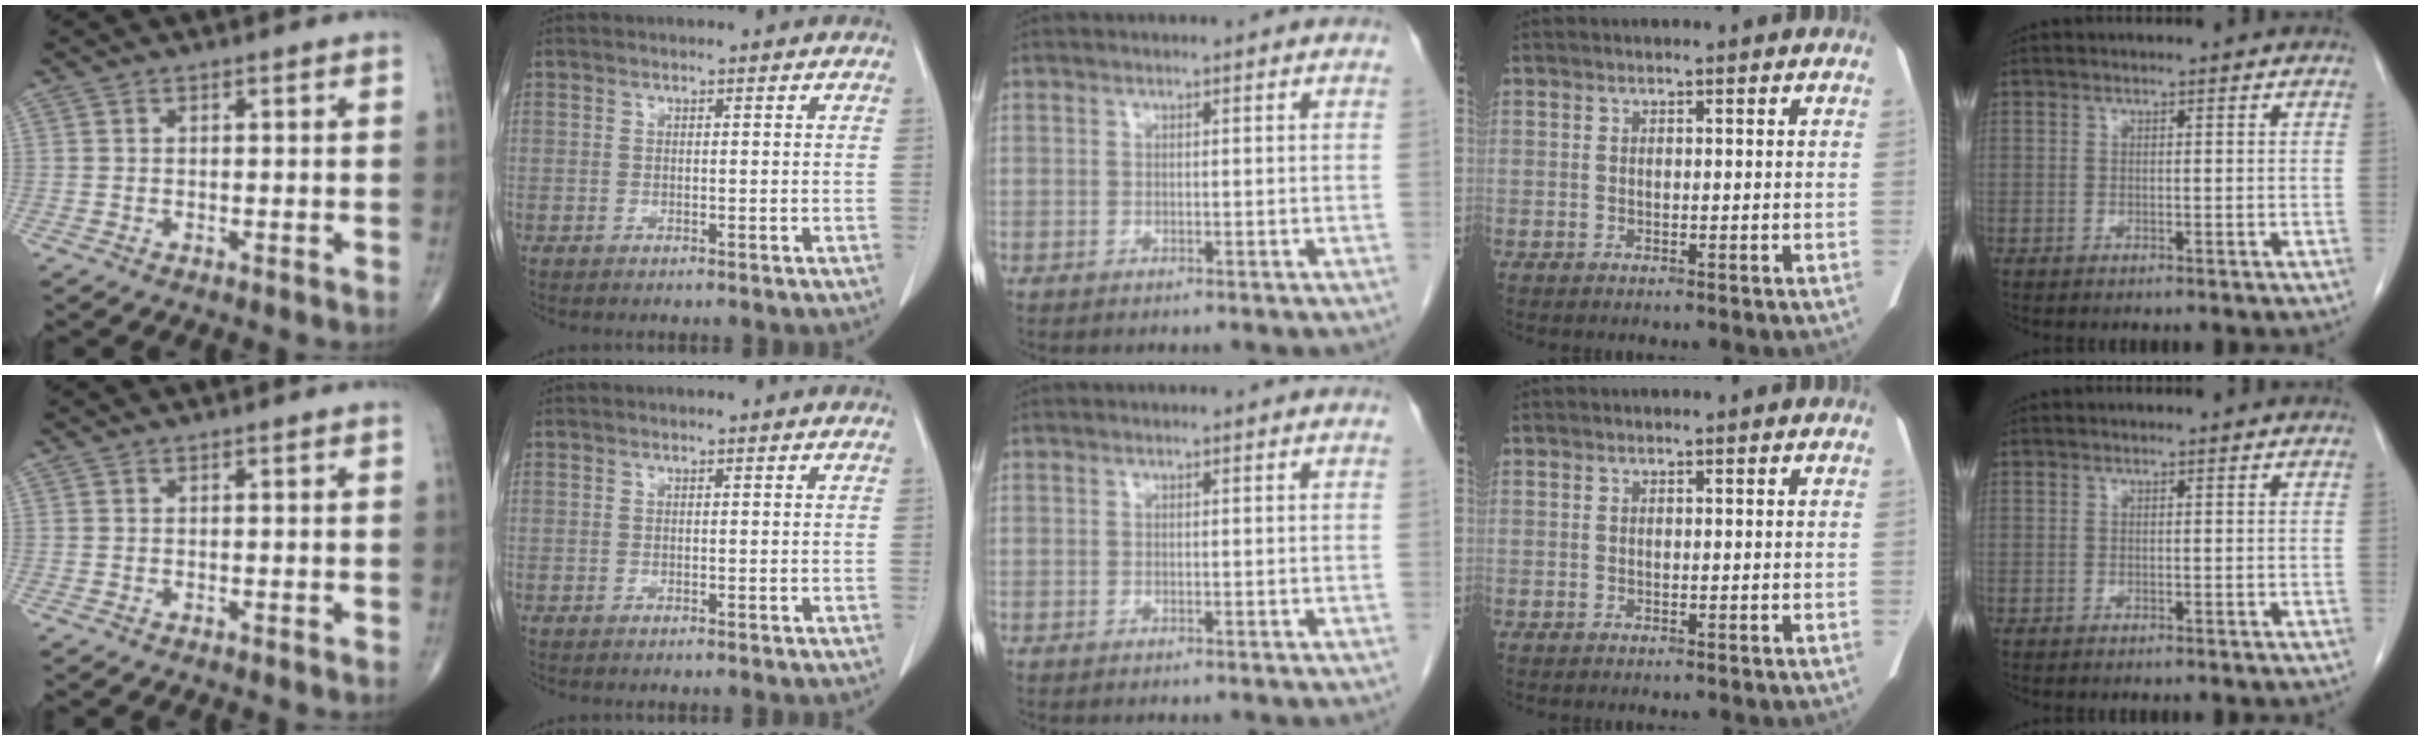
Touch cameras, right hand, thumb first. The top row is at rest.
{}